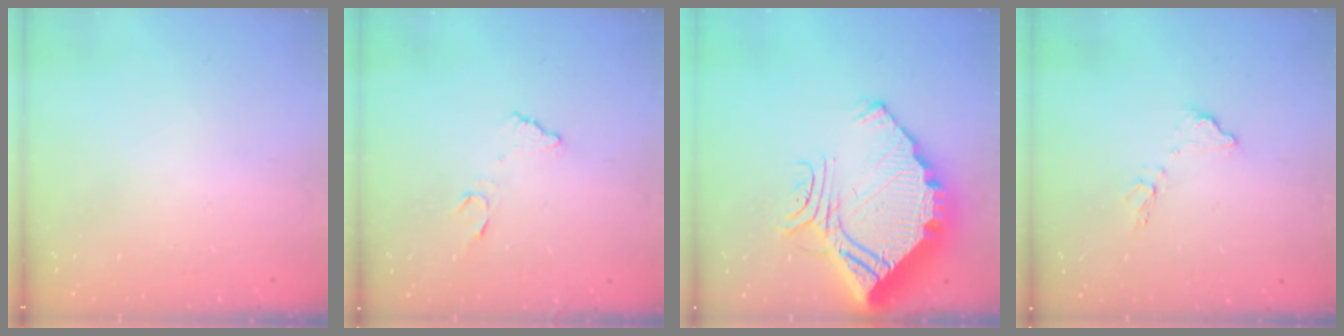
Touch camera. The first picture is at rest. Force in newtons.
{"total": 8.3, "press": 8.3, "slide": 0.6}
{"total": 20.4, "press": 20.3, "slide": 1.8}
{"total": 8.0, "press": 8.0, "slide": 0.4}